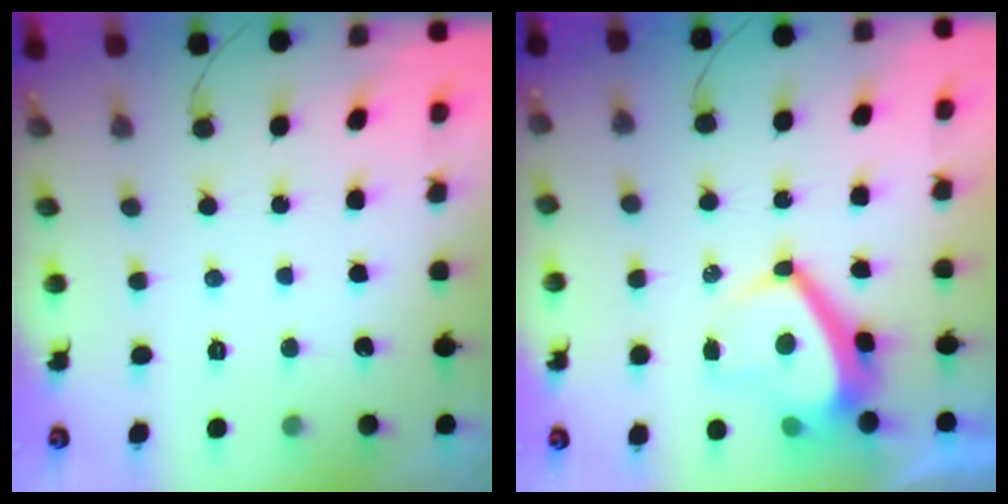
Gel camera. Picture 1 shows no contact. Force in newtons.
{"total": 6.8, "press": 6.8, "slide": 0.9}